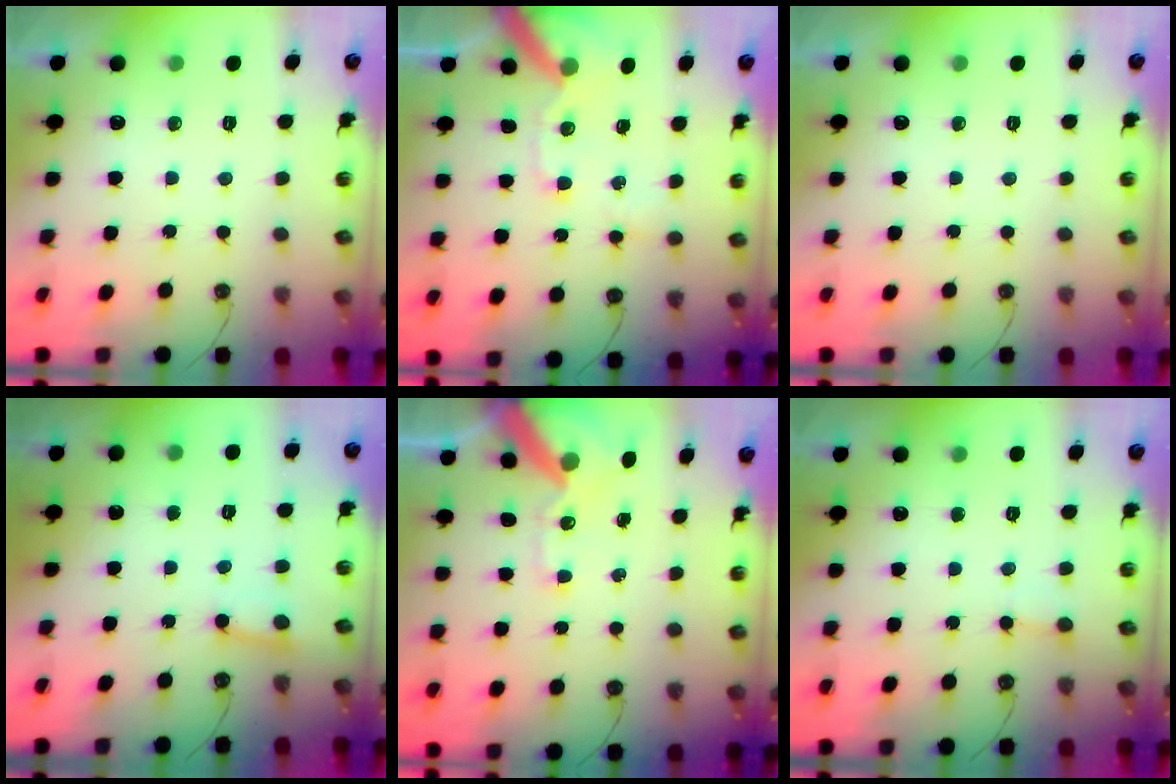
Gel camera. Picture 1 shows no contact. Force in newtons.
{"total": 11.8, "press": 11.7, "slide": 1.6}
{"total": 0.0}
{"total": 2.6, "press": 2.5, "slide": 0.7}
{"total": 12.7, "press": 12.5, "slide": 1.8}
{"total": 1.9, "press": 1.9, "slide": 0.3}